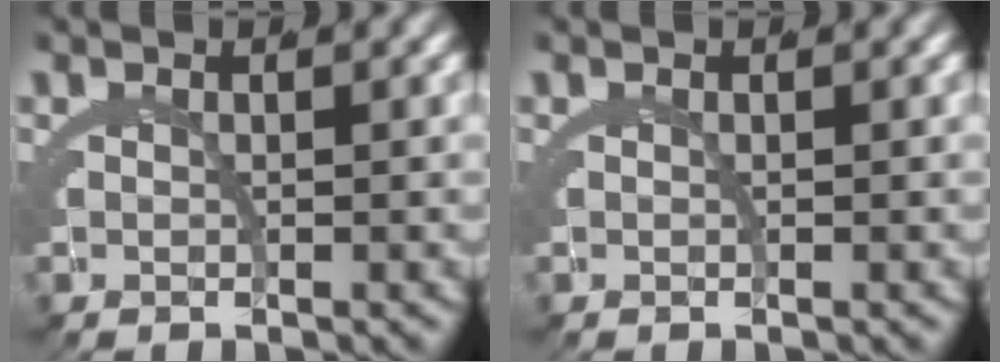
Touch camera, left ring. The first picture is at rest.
{"total": 0.0}